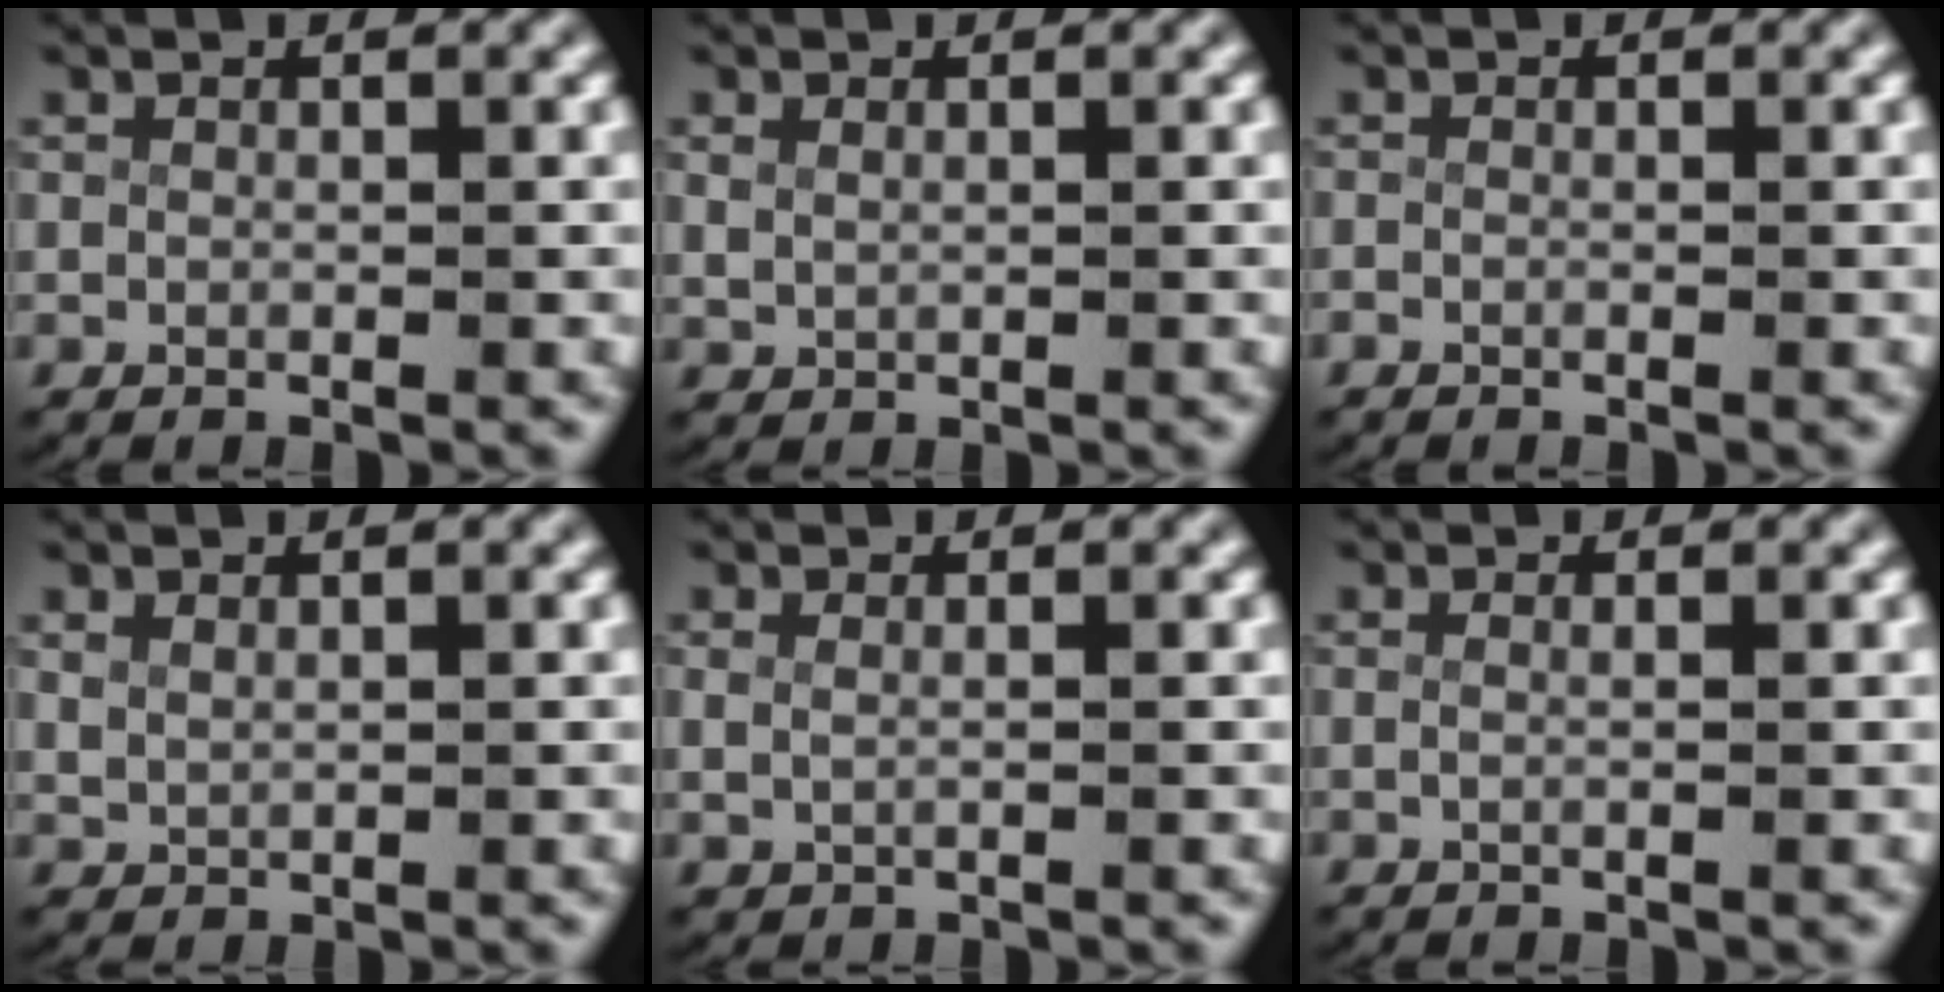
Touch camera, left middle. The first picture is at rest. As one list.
[{"total": 0.8, "force": [0.5, 0.4, 0.4], "torque": [-0.015, -0.002, 0.019]}, {"total": 1.0, "force": [-0.8, 0.6, 0.2], "torque": [-0.012, -0.004, -0.014]}, {"total": 0.9, "force": [0.8, 0.4, 0.3], "torque": [-0.011, -0.003, 0.025]}, {"total": 1.0, "force": [0.3, 0.5, 0.9], "torque": [-0.025, -0.005, 0.011]}, {"total": 0.7, "force": [-0.2, -0.2, 0.7], "torque": [-0.019, -0.008, 0.001]}]